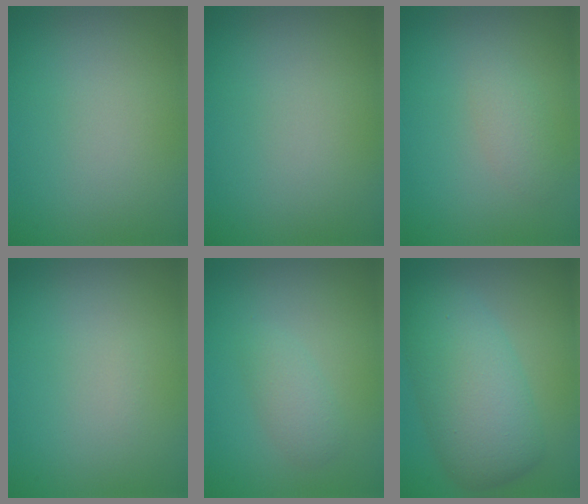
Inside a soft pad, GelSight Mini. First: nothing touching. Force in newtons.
{"total": 0.0}
{"total": 1.3, "press": 1.3, "slide": 0.0}
{"total": 0.0}
{"total": 1.8, "press": 1.8, "slide": 0.2}
{"total": 7.2, "press": 7.2, "slide": 0.2}